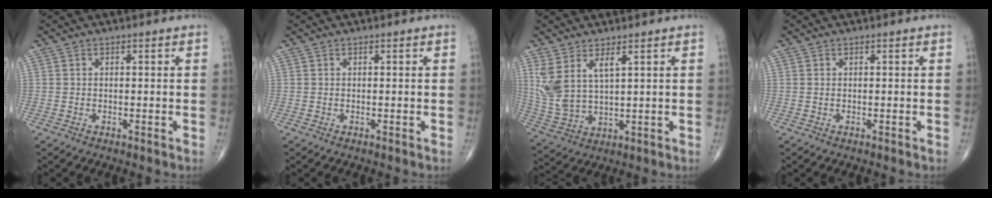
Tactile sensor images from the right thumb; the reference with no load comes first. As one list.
[{"total": 0.0}, {"total": 8.8, "force": [3.9, 3.7, 7.0], "torque": [-0.153, -0.020, 0.093]}, {"total": 0.0}]